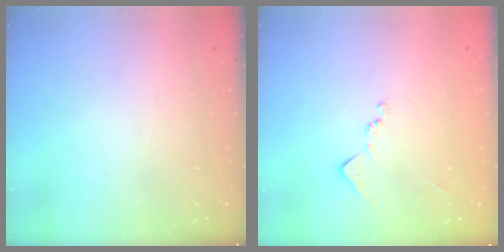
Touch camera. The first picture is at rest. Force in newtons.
{"total": 9.2, "press": 9.2, "slide": 0.4}